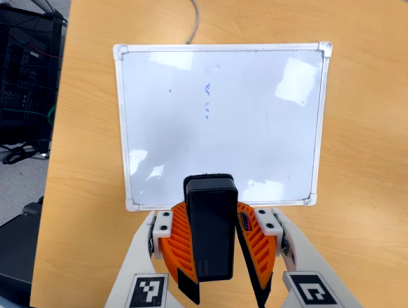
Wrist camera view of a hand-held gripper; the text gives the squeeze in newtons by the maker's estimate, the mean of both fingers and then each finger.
{"total": 10.5, "left": 10.4, "right": 10.6}